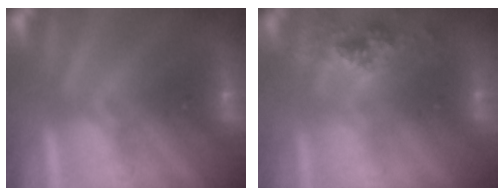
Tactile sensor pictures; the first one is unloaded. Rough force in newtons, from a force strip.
{"total": 2.4}